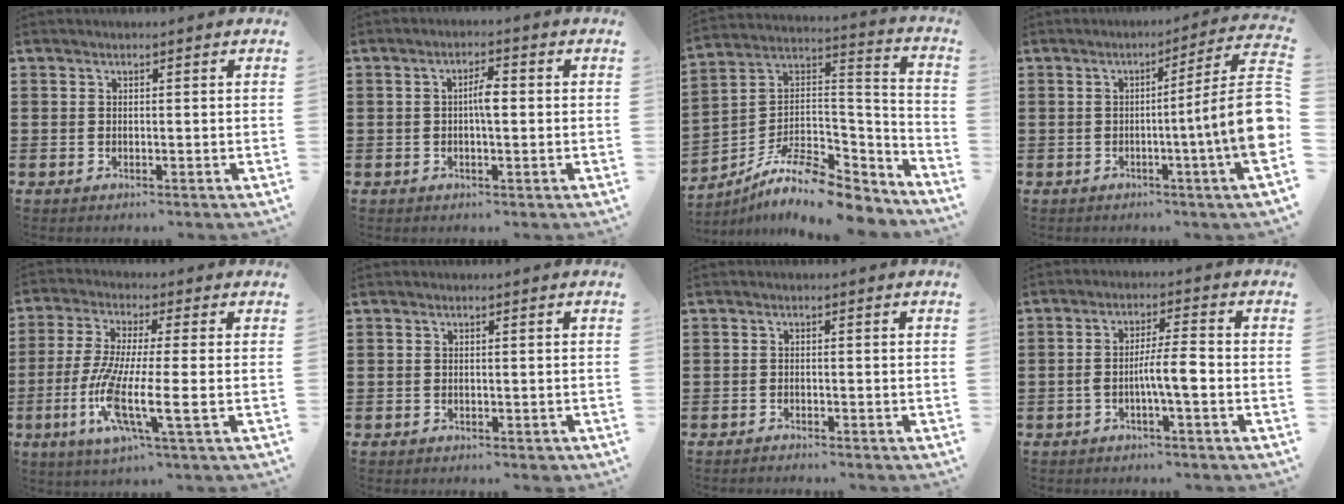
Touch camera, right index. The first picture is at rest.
{"total": 3.2, "force": [-0.1, 0.9, 3.1], "torque": [-0.057, 0.001, -0.004]}
{"total": 11.2, "force": [-8.8, 3.3, 6.1], "torque": [-0.117, 0.012, -0.168]}
{"total": 11.2, "force": [-1.1, 0.1, 11.1], "torque": [-0.180, -0.031, -0.028]}
{"total": 10.3, "force": [-3.2, 1.0, 9.8], "torque": [-0.223, -0.025, -0.070]}
{"total": 0.6, "force": [-0.5, 0.4, 0.2], "torque": [-0.006, 0.000, -0.010]}
{"total": 1.1, "force": [-1.1, 0.0, 0.0], "torque": [-0.003, 0.000, -0.024]}
{"total": 5.3, "force": [-1.5, 0.7, 5.0], "torque": [-0.087, 0.005, -0.031]}